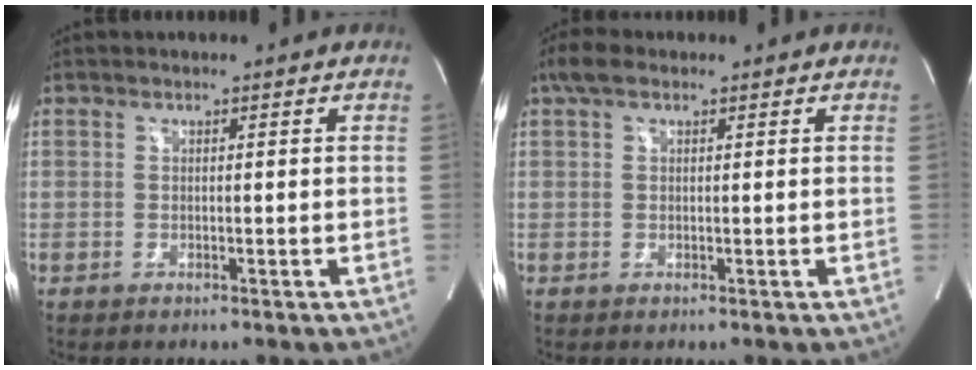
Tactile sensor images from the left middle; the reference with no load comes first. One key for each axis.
{"total": 2.7, "fx": 1.6, "fy": 1.2, "fz": 1.8, "tx": -0.045, "ty": 0.026, "tz": 0.033}